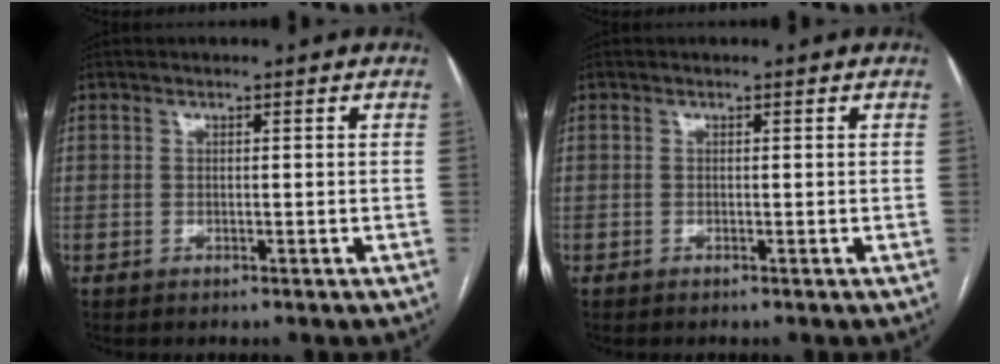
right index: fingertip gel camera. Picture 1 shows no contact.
{"total": 0.0}